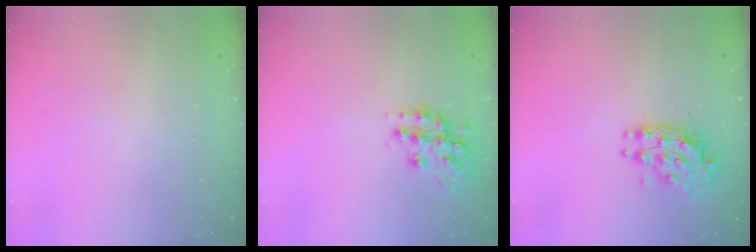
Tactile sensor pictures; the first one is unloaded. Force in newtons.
{"total": 15.0, "press": 15.0, "slide": 1.2}
{"total": 10.0, "press": 9.9, "slide": 0.8}